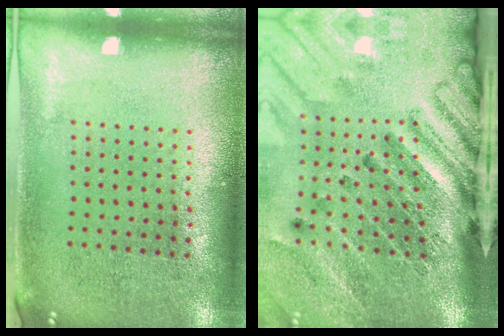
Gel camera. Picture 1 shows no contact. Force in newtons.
{"total": 4.3, "press": 3.2, "slide": 2.8}